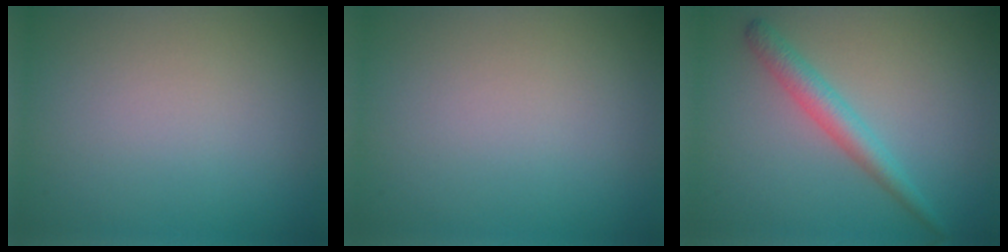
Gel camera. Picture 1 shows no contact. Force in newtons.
{"total": 0.0}
{"total": 2.6, "press": 2.6, "slide": 0.1}